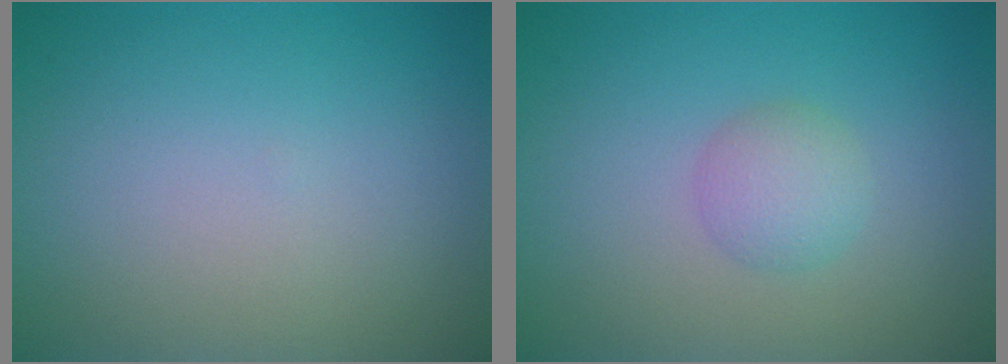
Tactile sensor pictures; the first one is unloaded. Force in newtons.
{"total": 2.0, "press": 2.0, "slide": 0.1}